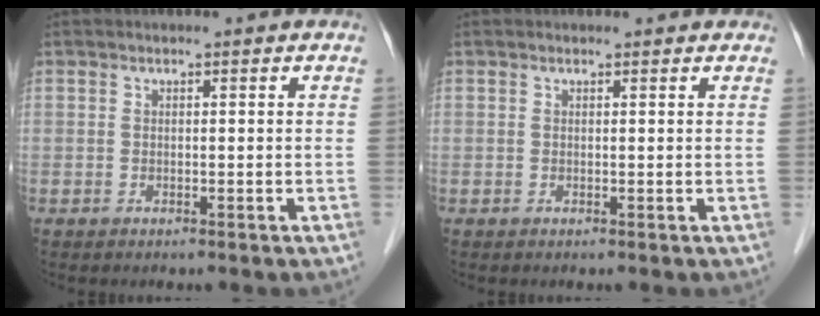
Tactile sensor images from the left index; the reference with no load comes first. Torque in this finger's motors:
{"motor_torque": [0.22, -0.16, -0.01, -0.01]}